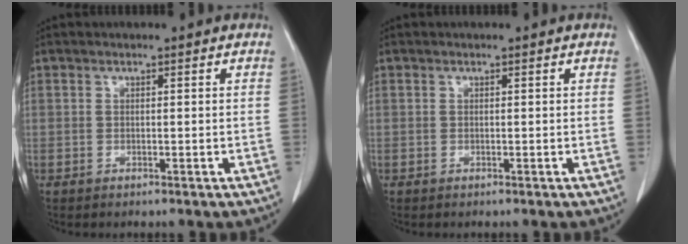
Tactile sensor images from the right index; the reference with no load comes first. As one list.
[{"total": 0.0}]